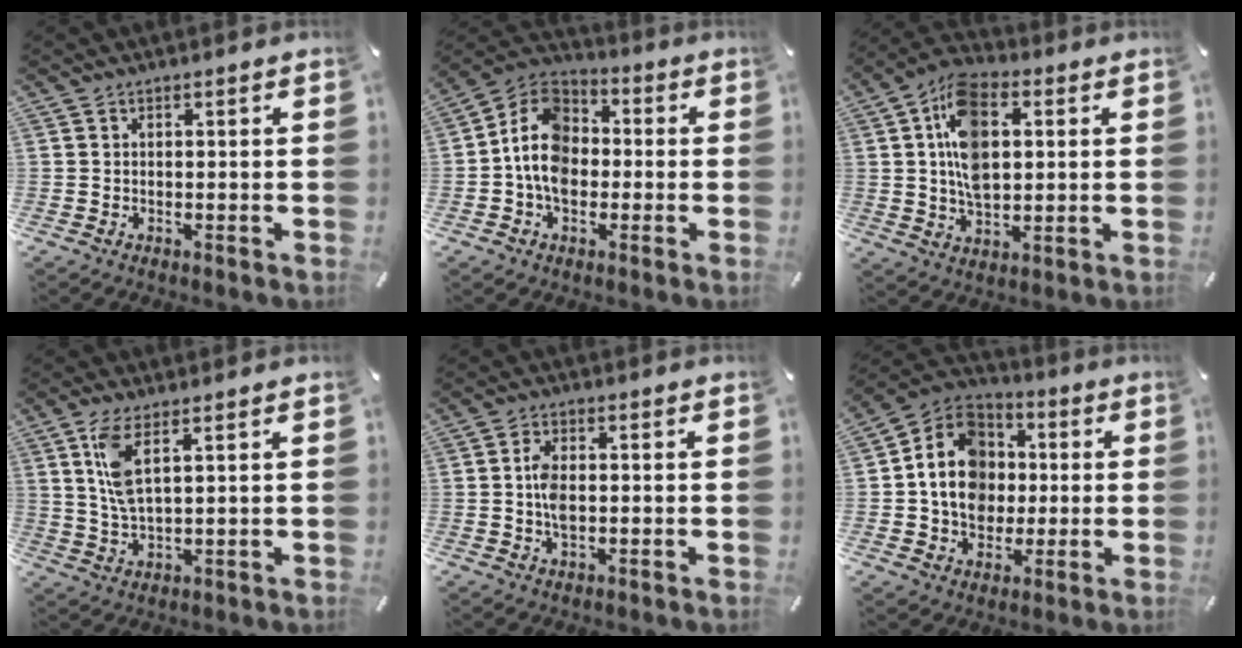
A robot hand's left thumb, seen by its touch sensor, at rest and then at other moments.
{"total": 11.5, "force": [-2.3, 9.1, 6.7], "torque": [-0.156, 0.024, -0.046]}
{"total": 13.8, "force": [2.8, 8.8, 10.3], "torque": [-0.200, 0.006, 0.048]}
{"total": 7.6, "force": [3.2, 2.8, 6.2], "torque": [-0.138, 0.000, 0.057]}
{"total": 5.0, "force": [-0.2, 2.9, 4.1], "torque": [-0.091, 0.002, -0.007]}
{"total": 14.1, "force": [-0.4, 12.4, 6.6], "torque": [-0.141, 0.013, -0.007]}